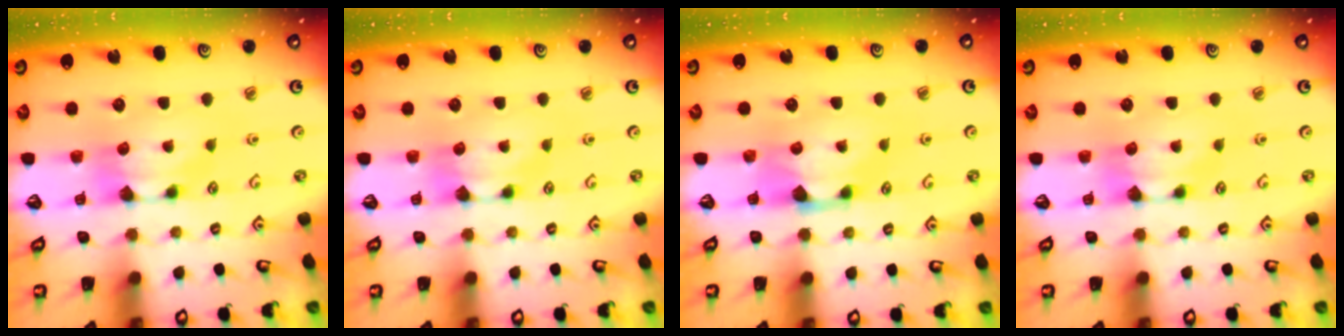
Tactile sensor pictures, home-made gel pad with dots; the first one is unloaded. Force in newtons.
{"total": 0.0}
{"total": 1.2, "press": 0.2, "slide": 1.2}
{"total": 0.0}